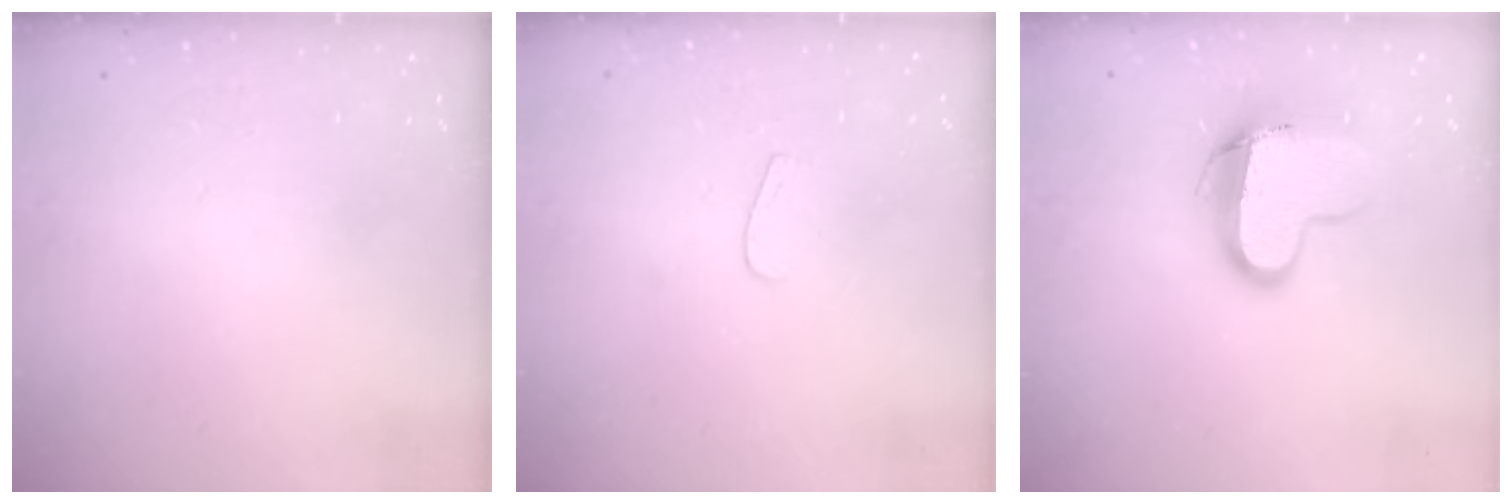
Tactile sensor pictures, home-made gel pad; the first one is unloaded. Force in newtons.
{"total": 3.9, "press": 3.9, "slide": 0.4}
{"total": 12.1, "press": 12.0, "slide": 0.9}